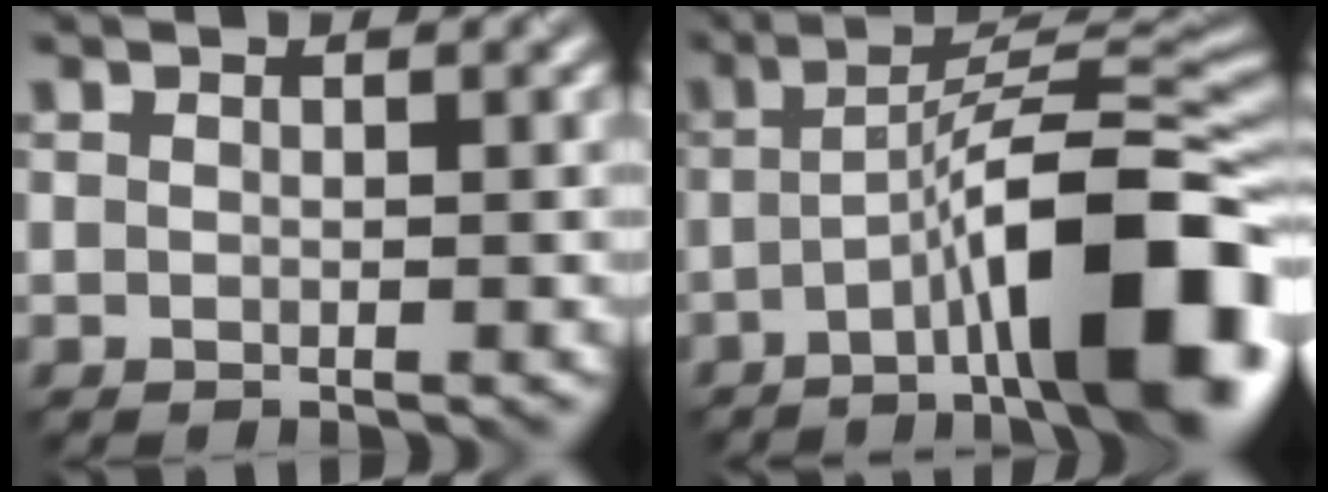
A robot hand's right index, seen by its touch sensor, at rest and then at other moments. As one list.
[{"total": 13.1, "force": [-4.6, 3.2, 11.9], "torque": [-0.171, 0.015, -0.067]}]